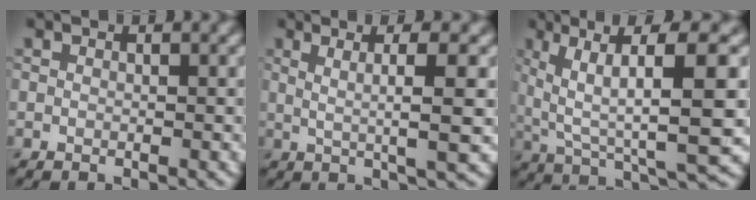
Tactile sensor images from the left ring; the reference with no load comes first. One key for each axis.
{"total": 4.9, "fx": 0.8, "fy": 0.8, "fz": 4.7, "tx": -0.073, "ty": 0.002, "tz": 0.016}
{"total": 10.5, "fx": 2.7, "fy": 2.6, "fz": 9.8, "tx": -0.160, "ty": 0.005, "tz": 0.055}